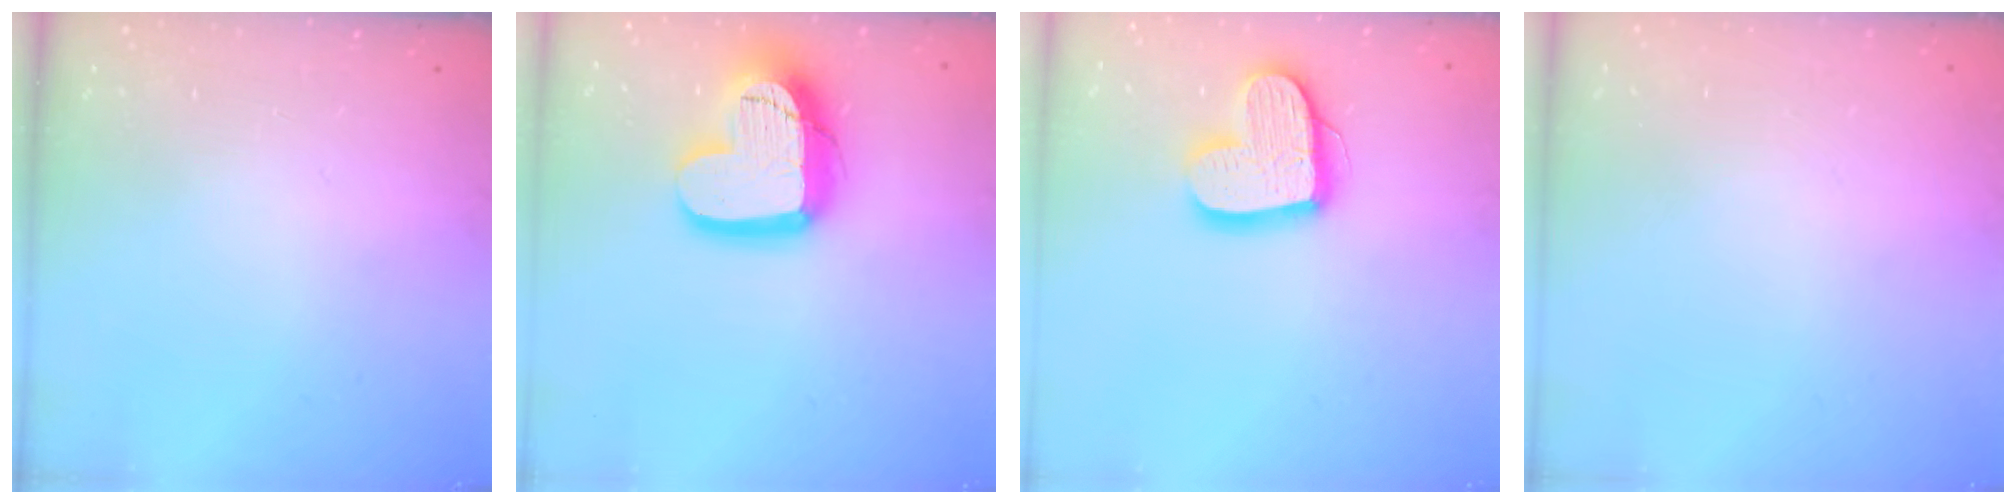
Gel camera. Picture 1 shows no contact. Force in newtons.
{"total": 17.1, "press": 17.0, "slide": 1.5}
{"total": 16.2, "press": 16.2, "slide": 1.4}
{"total": 0.0}